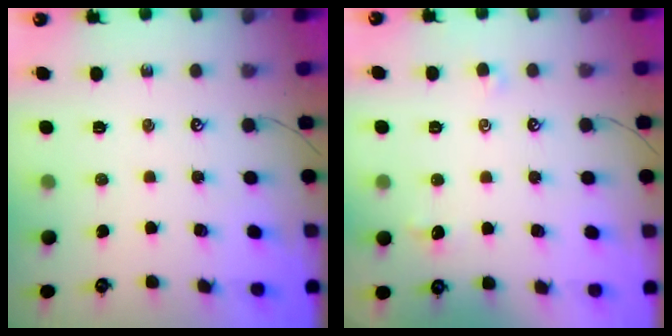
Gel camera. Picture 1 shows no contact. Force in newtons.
{"total": 1.1, "press": 1.0, "slide": 0.5}